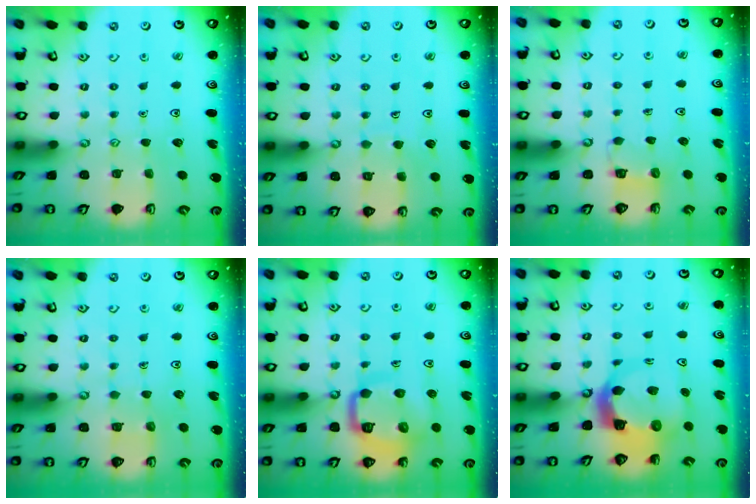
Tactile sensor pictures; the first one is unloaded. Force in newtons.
{"total": 5.4, "press": 5.4, "slide": 0.5}
{"total": 3.5, "press": 3.5, "slide": 0.4}
{"total": 3.2, "press": 3.2, "slide": 0.1}
{"total": 12.6, "press": 12.6, "slide": 1.4}
{"total": 8.2, "press": 8.2, "slide": 1.1}